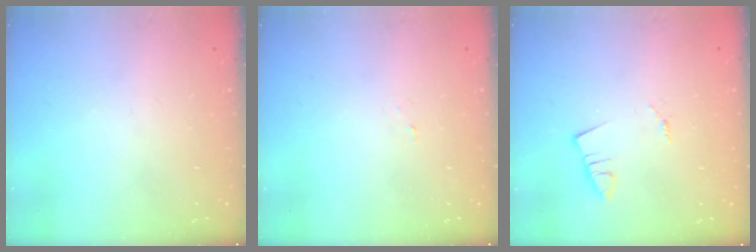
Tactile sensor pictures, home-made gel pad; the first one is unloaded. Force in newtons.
{"total": 2.2, "press": 2.2, "slide": 0.2}
{"total": 1.3, "press": 1.3, "slide": 0.1}